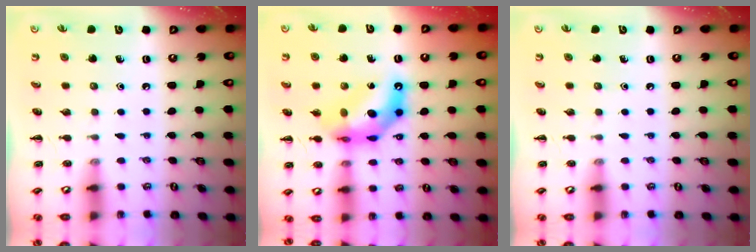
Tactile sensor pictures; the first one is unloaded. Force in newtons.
{"total": 12.5, "press": 12.0, "slide": 3.5}
{"total": 0.0}